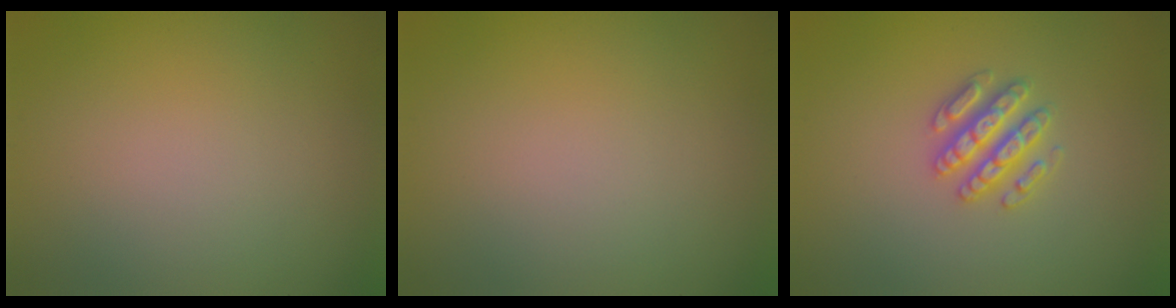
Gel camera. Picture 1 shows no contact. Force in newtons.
{"total": 0.0}
{"total": 3.2, "press": 3.1, "slide": 0.6}